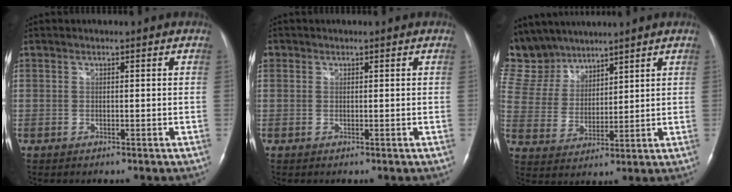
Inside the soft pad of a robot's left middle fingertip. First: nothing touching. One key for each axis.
{"total": 0.9, "fx": 0.3, "fy": 0.8, "fz": 0.2, "tx": 0.001, "ty": 0.007, "tz": 0.005}
{"total": 13.2, "fx": 11.4, "fy": 6.3, "fz": 2.3, "tx": -0.075, "ty": 0.028, "tz": 0.238}